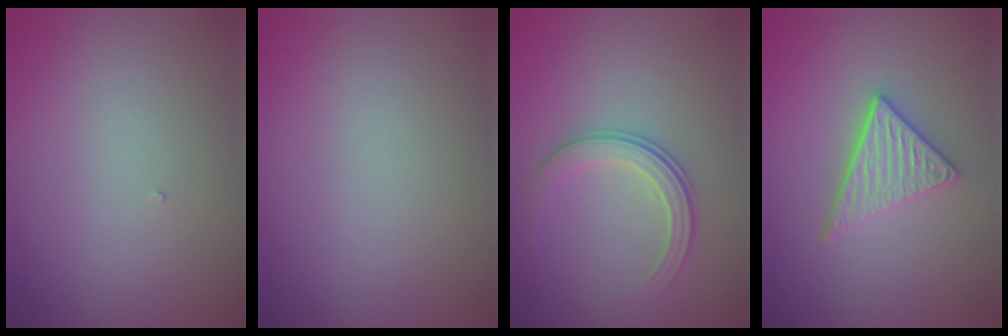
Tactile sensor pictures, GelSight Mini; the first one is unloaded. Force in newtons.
{"total": 0.0}
{"total": 2.9, "press": 2.7, "slide": 1.0}
{"total": 3.5, "press": 3.0, "slide": 1.9}